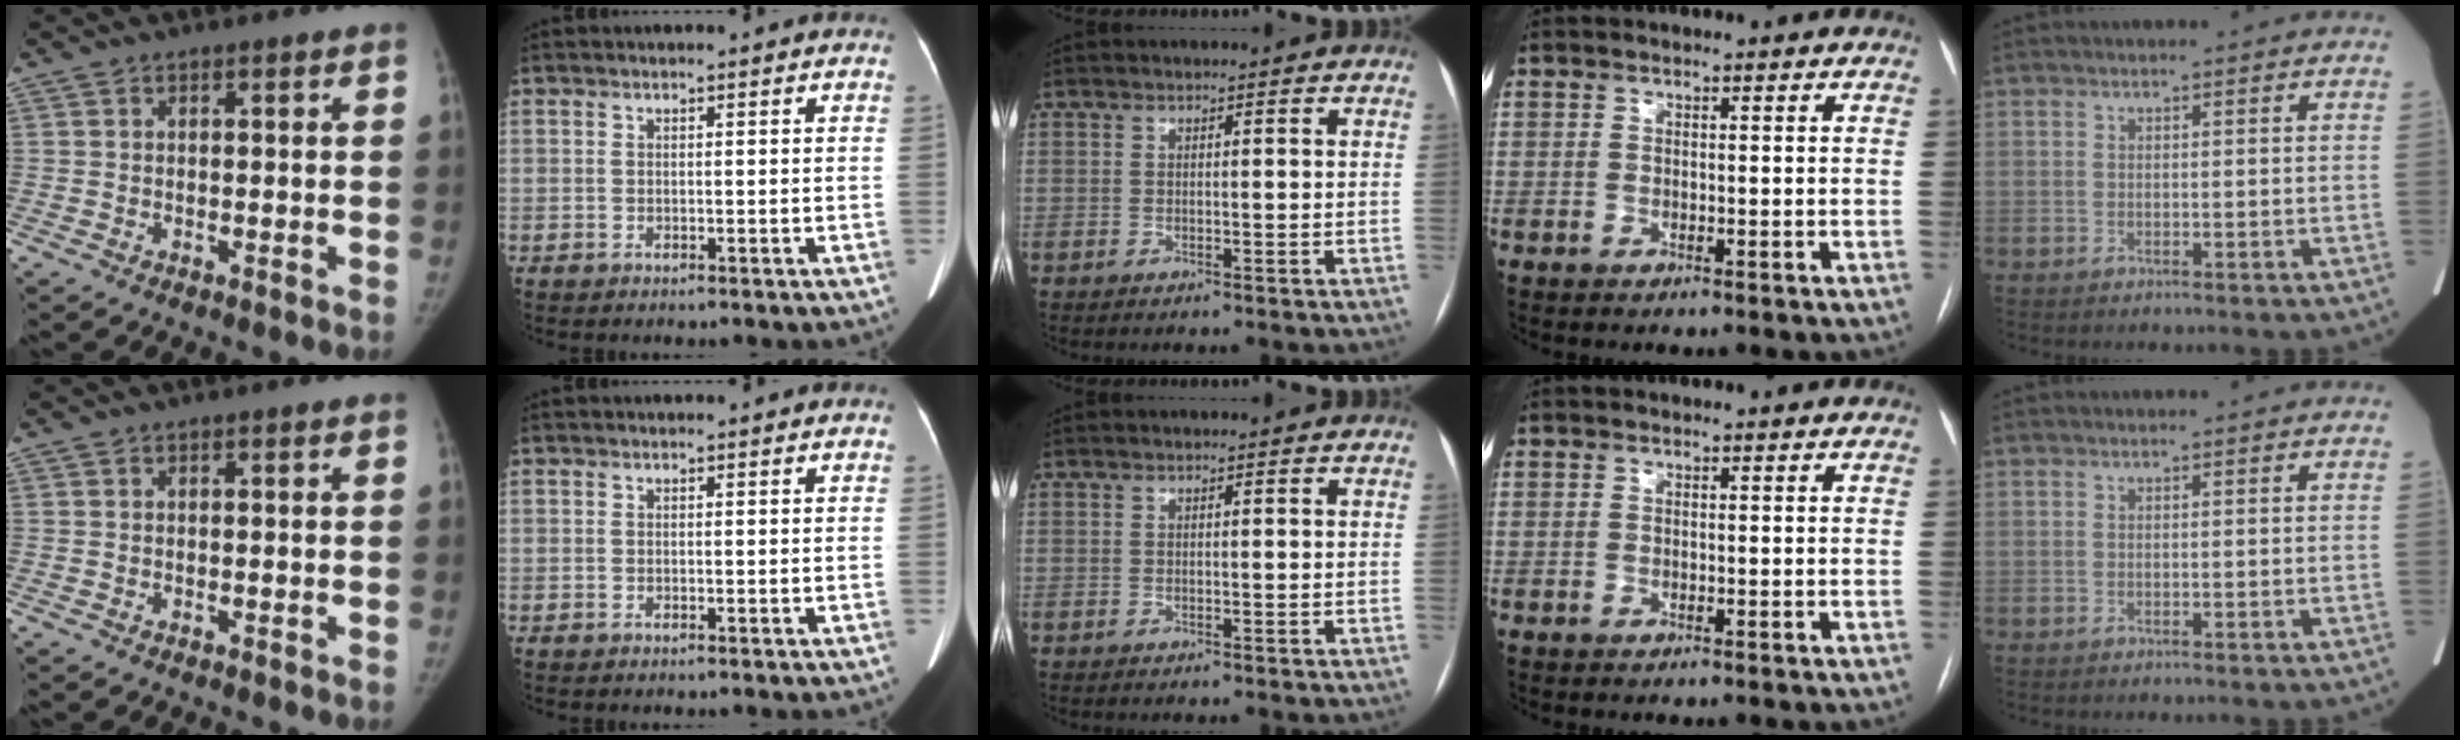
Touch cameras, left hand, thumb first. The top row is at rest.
{}